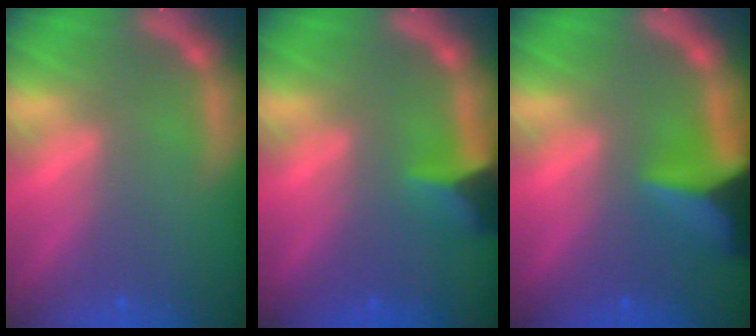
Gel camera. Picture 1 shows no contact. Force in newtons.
{"total": 3.5}
{"total": 7.5}